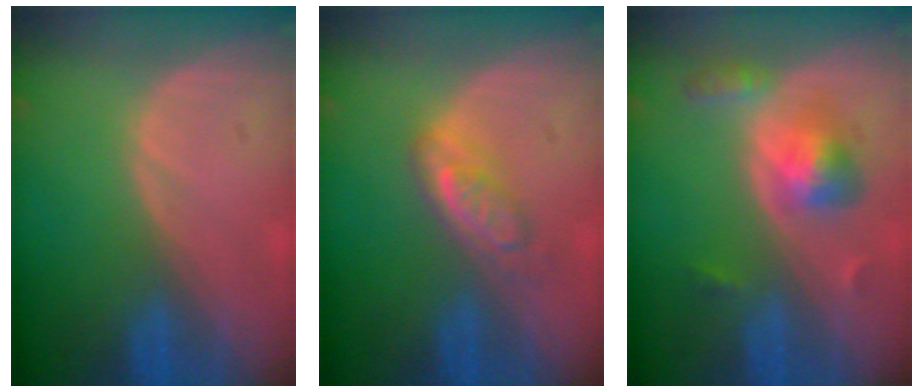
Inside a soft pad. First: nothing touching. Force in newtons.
{"total": 4.8, "press": 4.5, "slide": 1.5}
{"total": 5.2, "press": 5.2, "slide": 0.4}